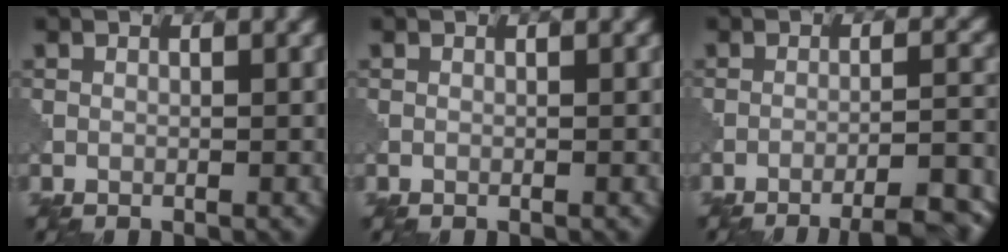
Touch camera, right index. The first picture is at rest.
{"total": 0.0}
{"total": 10.0, "force": [-8.3, 2.5, 5.0], "torque": [-0.043, 0.011, -0.083]}